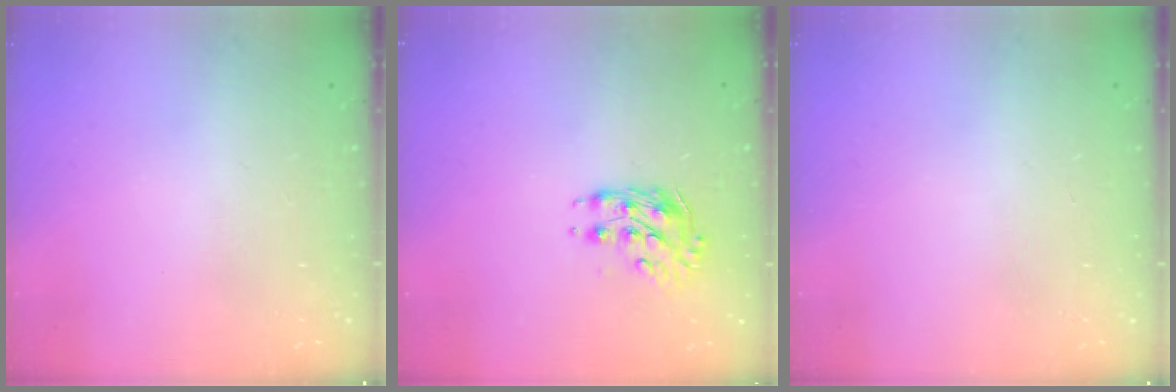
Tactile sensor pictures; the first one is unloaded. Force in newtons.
{"total": 9.4, "press": 9.4, "slide": 0.9}
{"total": 0.0}